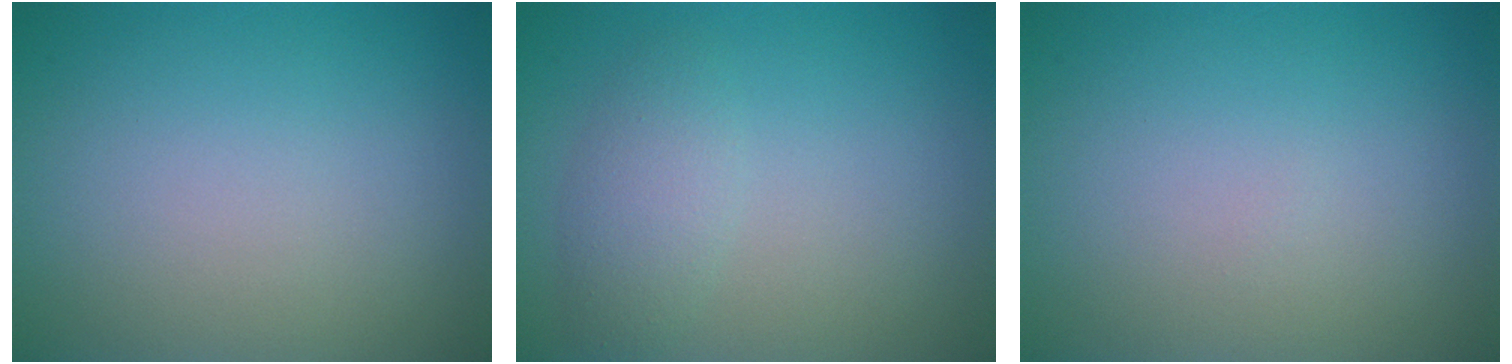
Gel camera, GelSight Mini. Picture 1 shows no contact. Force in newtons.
{"total": 2.2, "press": 2.2, "slide": 0.0}
{"total": 0.0}